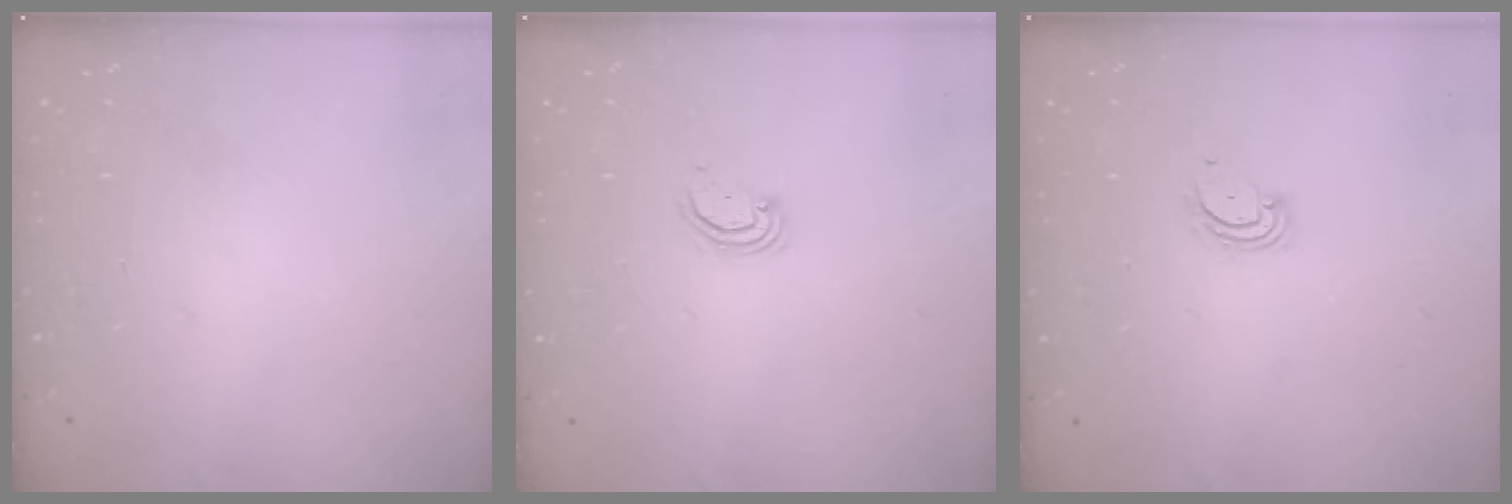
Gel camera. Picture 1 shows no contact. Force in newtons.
{"total": 2.8, "press": 2.8, "slide": 0.2}
{"total": 2.3, "press": 2.3, "slide": 0.2}